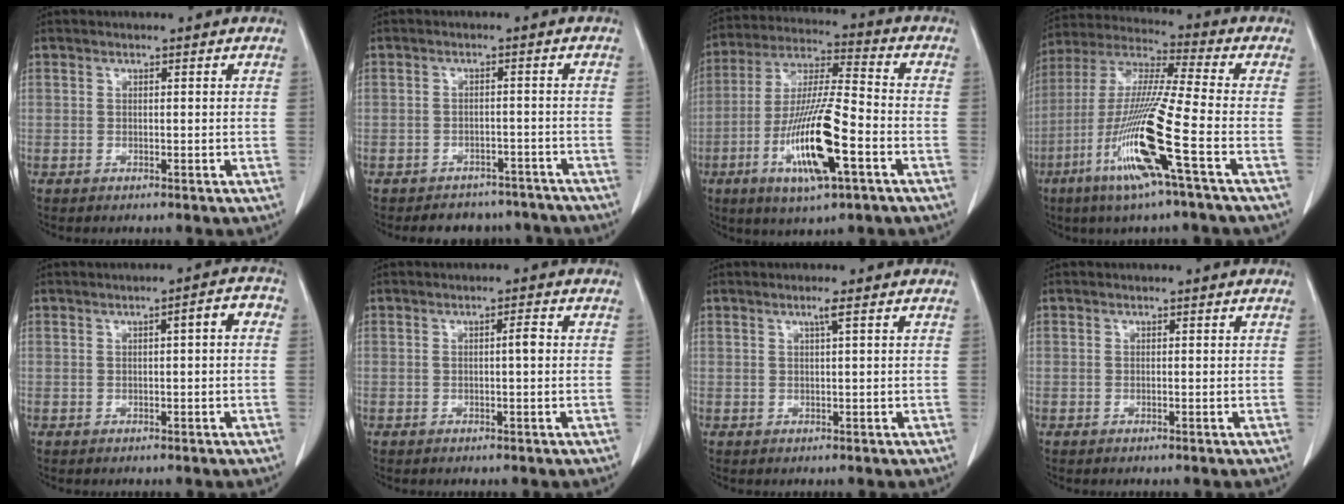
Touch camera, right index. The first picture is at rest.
{"total": 7.9, "force": [-6.8, 3.9, 0.2], "torque": [0.016, 0.013, -0.075]}
{"total": 15.8, "force": [-5.8, 2.0, 14.6], "torque": [-0.290, -0.015, -0.101]}
{"total": 16.4, "force": [-6.5, -0.9, 15.0], "torque": [-0.313, -0.023, -0.129]}
{"total": 3.1, "force": [0.3, 0.5, 3.0], "torque": [-0.038, 0.013, 0.001]}
{"total": 1.6, "force": [-0.1, 0.1, 1.6], "torque": [-0.026, 0.003, 0.000]}
{"total": 1.2, "force": [0.5, -0.3, 1.0], "torque": [-0.025, -0.001, 0.013]}
{"total": 0.0}